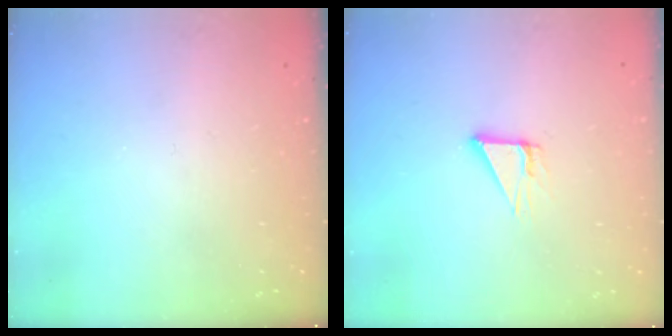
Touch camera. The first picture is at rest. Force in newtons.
{"total": 4.6, "press": 4.6, "slide": 0.2}